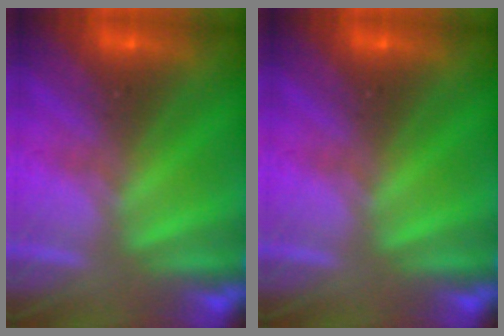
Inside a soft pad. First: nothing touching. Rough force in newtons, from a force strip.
{"total": 0.0}